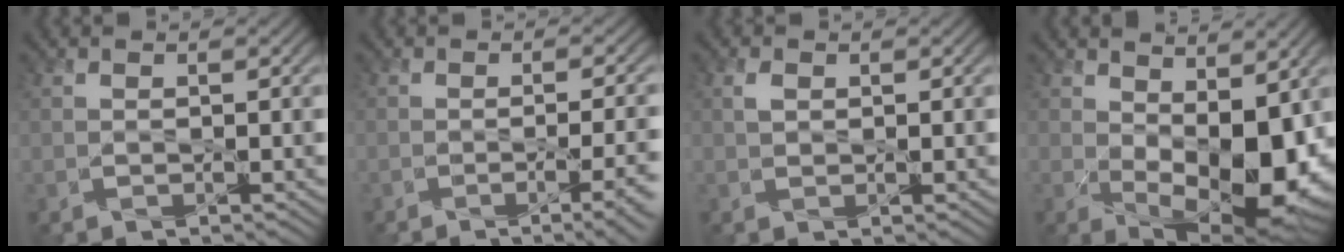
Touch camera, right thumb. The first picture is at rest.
{"total": 4.5, "force": [-2.2, 0.8, 3.8], "torque": [-0.049, -0.002, -0.022]}
{"total": 1.2, "force": [0.4, 0.6, 0.9], "torque": [-0.018, 0.005, 0.008]}
{"total": 11.5, "force": [0.6, 6.3, 9.6], "torque": [-0.159, -0.023, 0.022]}